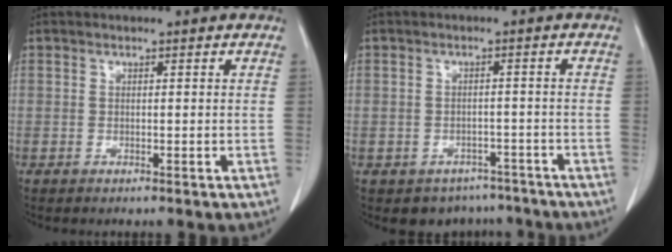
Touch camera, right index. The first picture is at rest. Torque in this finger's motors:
{"motor_torque": [-0.87, -0.44, -0.47, -0.14]}